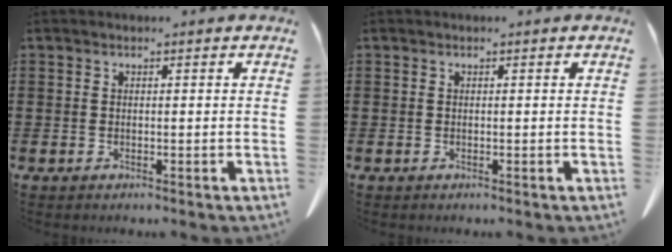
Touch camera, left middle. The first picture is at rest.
{"total": 0.0}